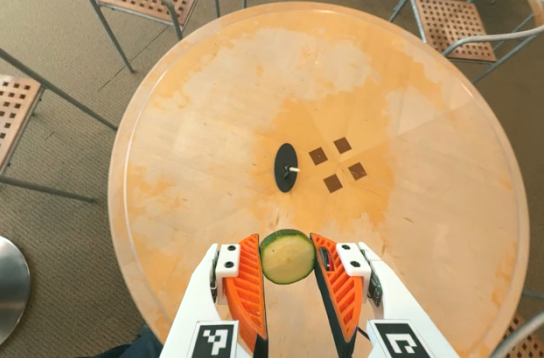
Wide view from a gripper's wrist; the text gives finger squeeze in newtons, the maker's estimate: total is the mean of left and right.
{"total": 8.0, "left": 7.5, "right": 8.4}